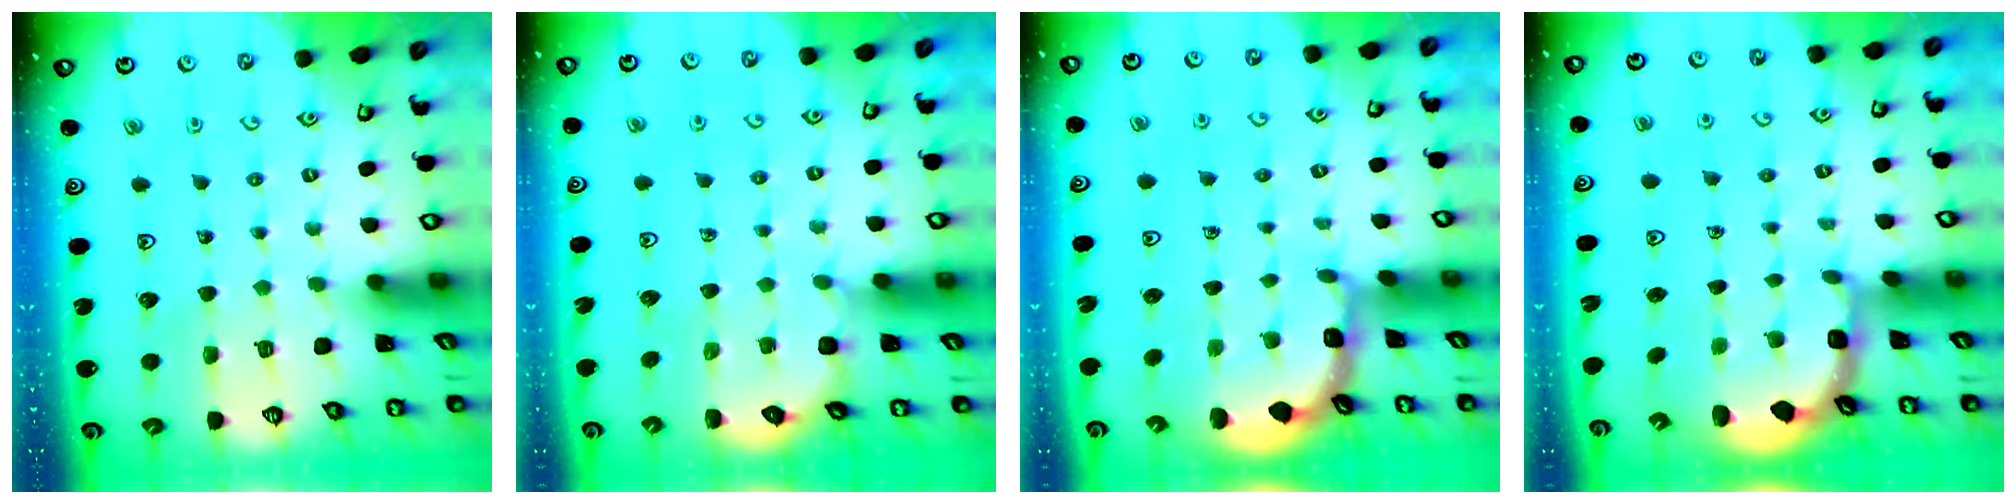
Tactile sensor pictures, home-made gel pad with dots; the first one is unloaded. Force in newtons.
{"total": 2.7, "press": 2.7, "slide": 0.3}
{"total": 2.0, "press": 2.0, "slide": 0.3}
{"total": 2.7, "press": 2.1, "slide": 1.7}